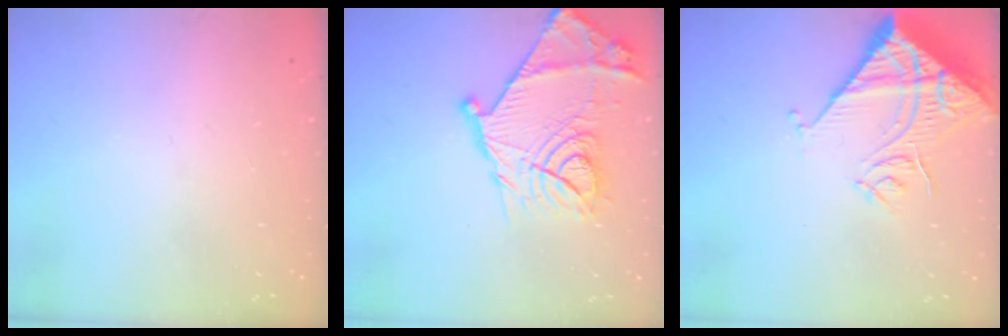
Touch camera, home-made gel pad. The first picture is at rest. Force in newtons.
{"total": 23.5, "press": 23.5, "slide": 1.5}
{"total": 13.2, "press": 13.1, "slide": 1.7}